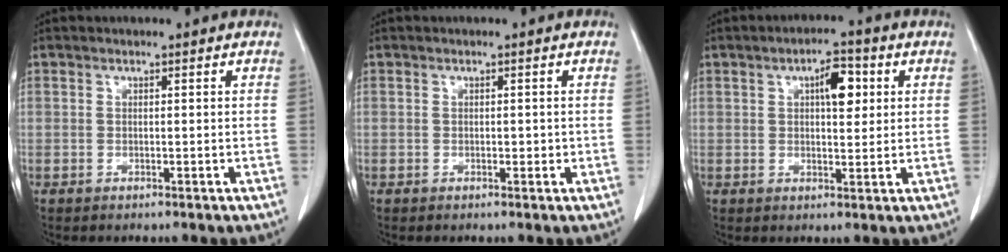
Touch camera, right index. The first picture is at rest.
{"total": 1.0, "force": [-0.1, 0.7, 0.7], "torque": [-0.006, 0.002, -0.001]}
{"total": 5.4, "force": [1.7, 2.0, 4.7], "torque": [-0.075, 0.009, 0.027]}